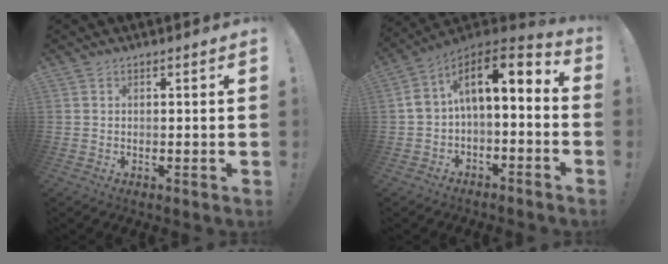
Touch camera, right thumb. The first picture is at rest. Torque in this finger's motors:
{"motor_torque": [0.55, 0.95, 0.38, 0.03, 0.25]}